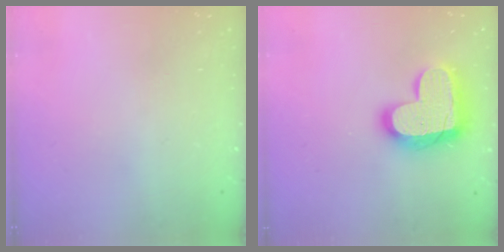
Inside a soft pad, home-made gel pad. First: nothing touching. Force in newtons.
{"total": 17.9, "press": 17.9, "slide": 1.4}